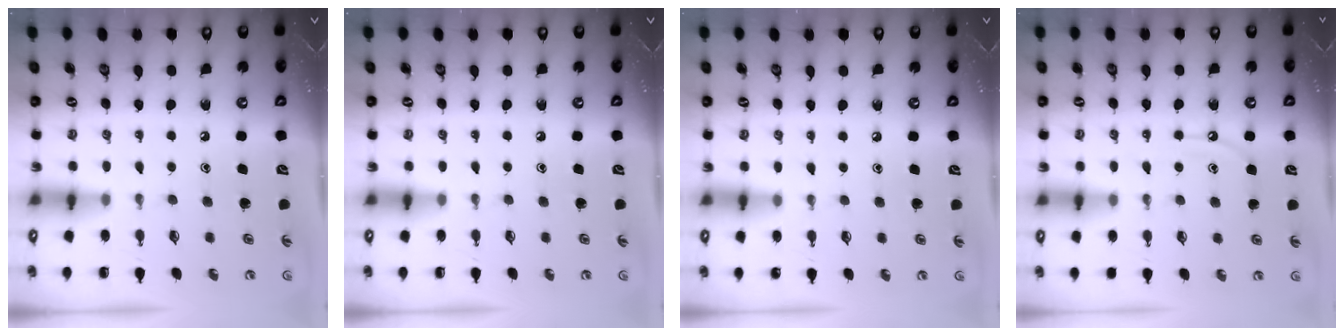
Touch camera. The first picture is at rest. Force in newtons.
{"total": 0.0}
{"total": 4.2, "press": 4.1, "slide": 0.5}
{"total": 6.0, "press": 5.9, "slide": 0.7}